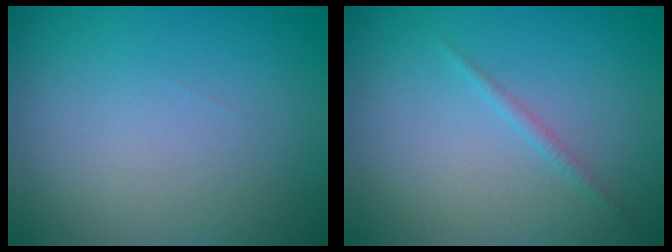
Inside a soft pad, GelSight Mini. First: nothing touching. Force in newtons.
{"total": 0.7, "press": 0.7, "slide": 0.1}